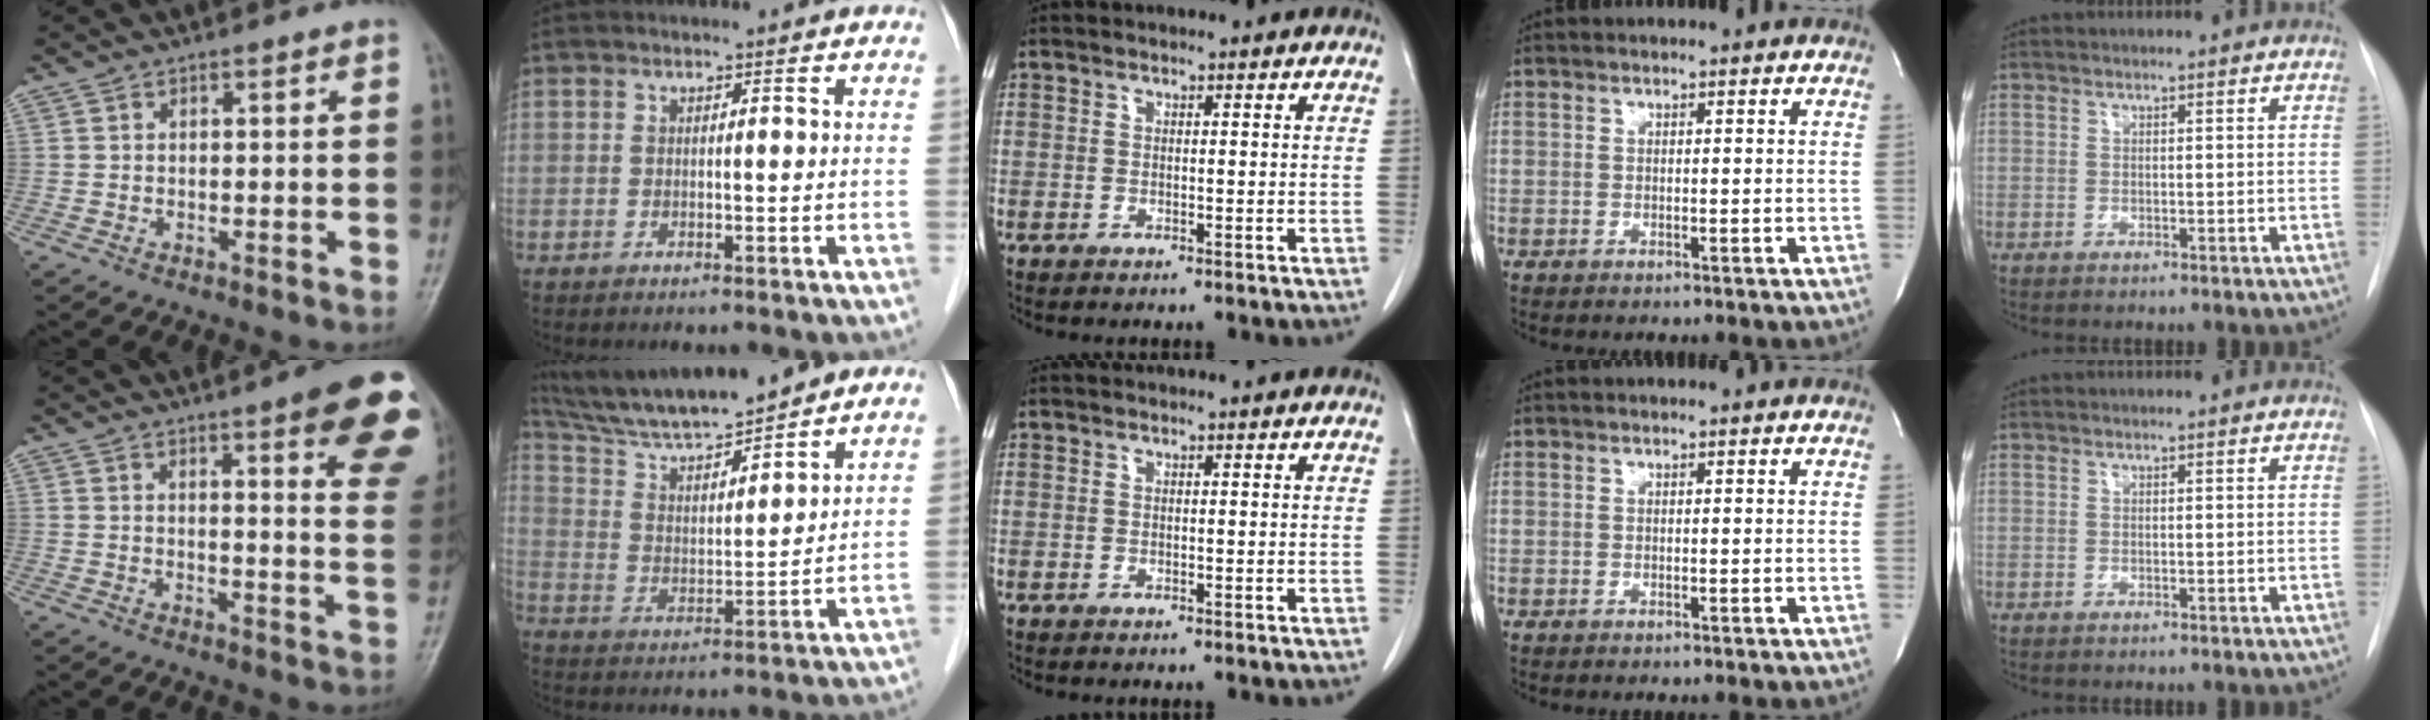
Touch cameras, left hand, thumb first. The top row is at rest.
{"thumb": {"total": 17.1, "force": [9.0, 3.4, 14.1], "torque": [-0.149, -0.038, 0.096]}, "index": {"total": 14.0, "force": [12.6, 0.9, 6.1], "torque": [-0.114, 0.014, 0.228]}}